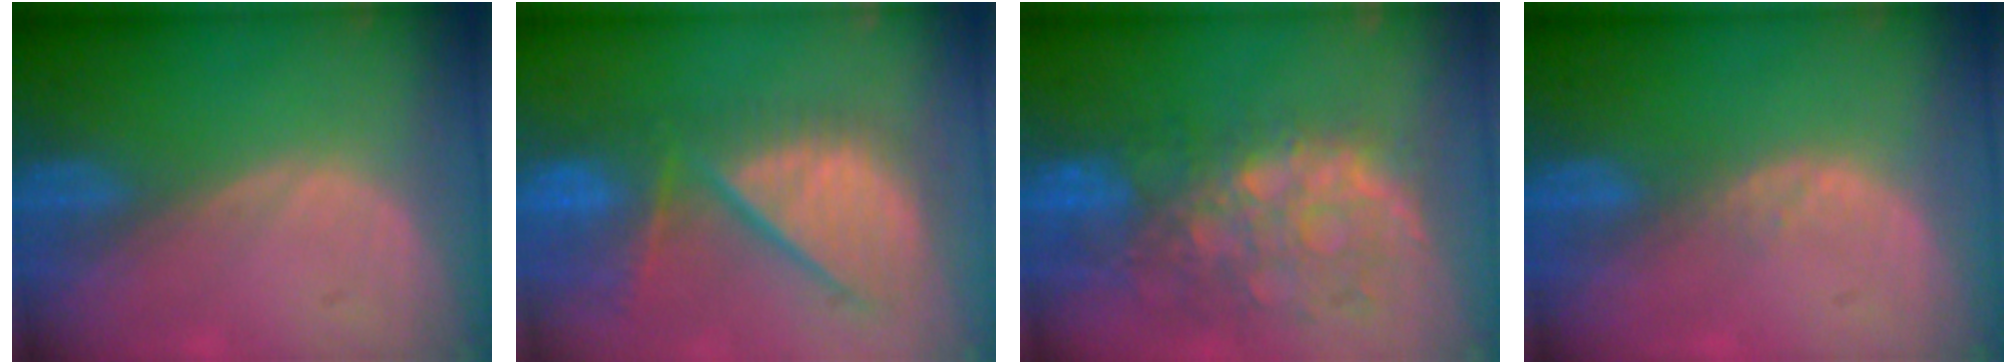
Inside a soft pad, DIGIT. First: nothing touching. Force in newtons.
{"total": 11.9, "press": 10.3, "slide": 5.9}
{"total": 11.2, "press": 9.8, "slide": 5.5}
{"total": 1.0, "press": 1.0, "slide": 0.2}